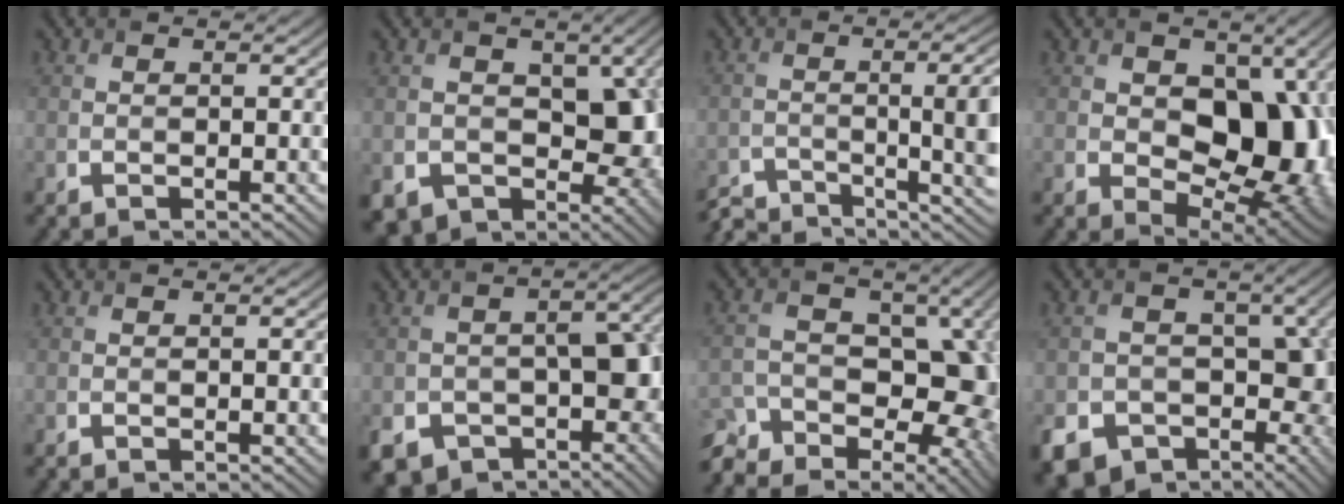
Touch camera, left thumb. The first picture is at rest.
{"total": 11.5, "force": [-1.5, 8.8, 7.2], "torque": [-0.117, -0.039, -0.019]}
{"total": 8.2, "force": [-4.2, 2.6, 6.6], "torque": [-0.085, -0.011, -0.072]}
{"total": 13.0, "force": [0.4, 8.6, 9.8], "torque": [-0.122, -0.016, 0.017]}
{"total": 0.6, "force": [-0.3, 0.1, 0.6], "torque": [-0.007, 0.000, -0.006]}
{"total": 13.4, "force": [-5.0, 9.5, 8.0], "torque": [-0.126, -0.054, -0.059]}
{"total": 15.4, "force": [-8.0, 10.2, 8.5], "torque": [-0.124, -0.007, -0.093]}
{"total": 13.0, "force": [-4.9, 10.1, 6.4], "torque": [-0.100, -0.031, -0.066]}